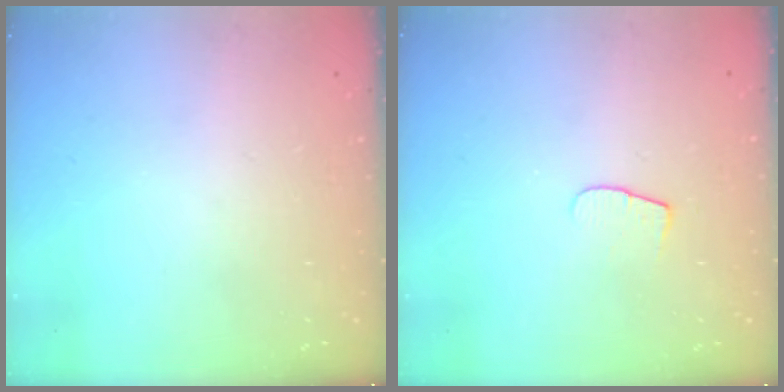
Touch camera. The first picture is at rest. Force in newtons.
{"total": 5.2, "press": 5.2, "slide": 0.6}